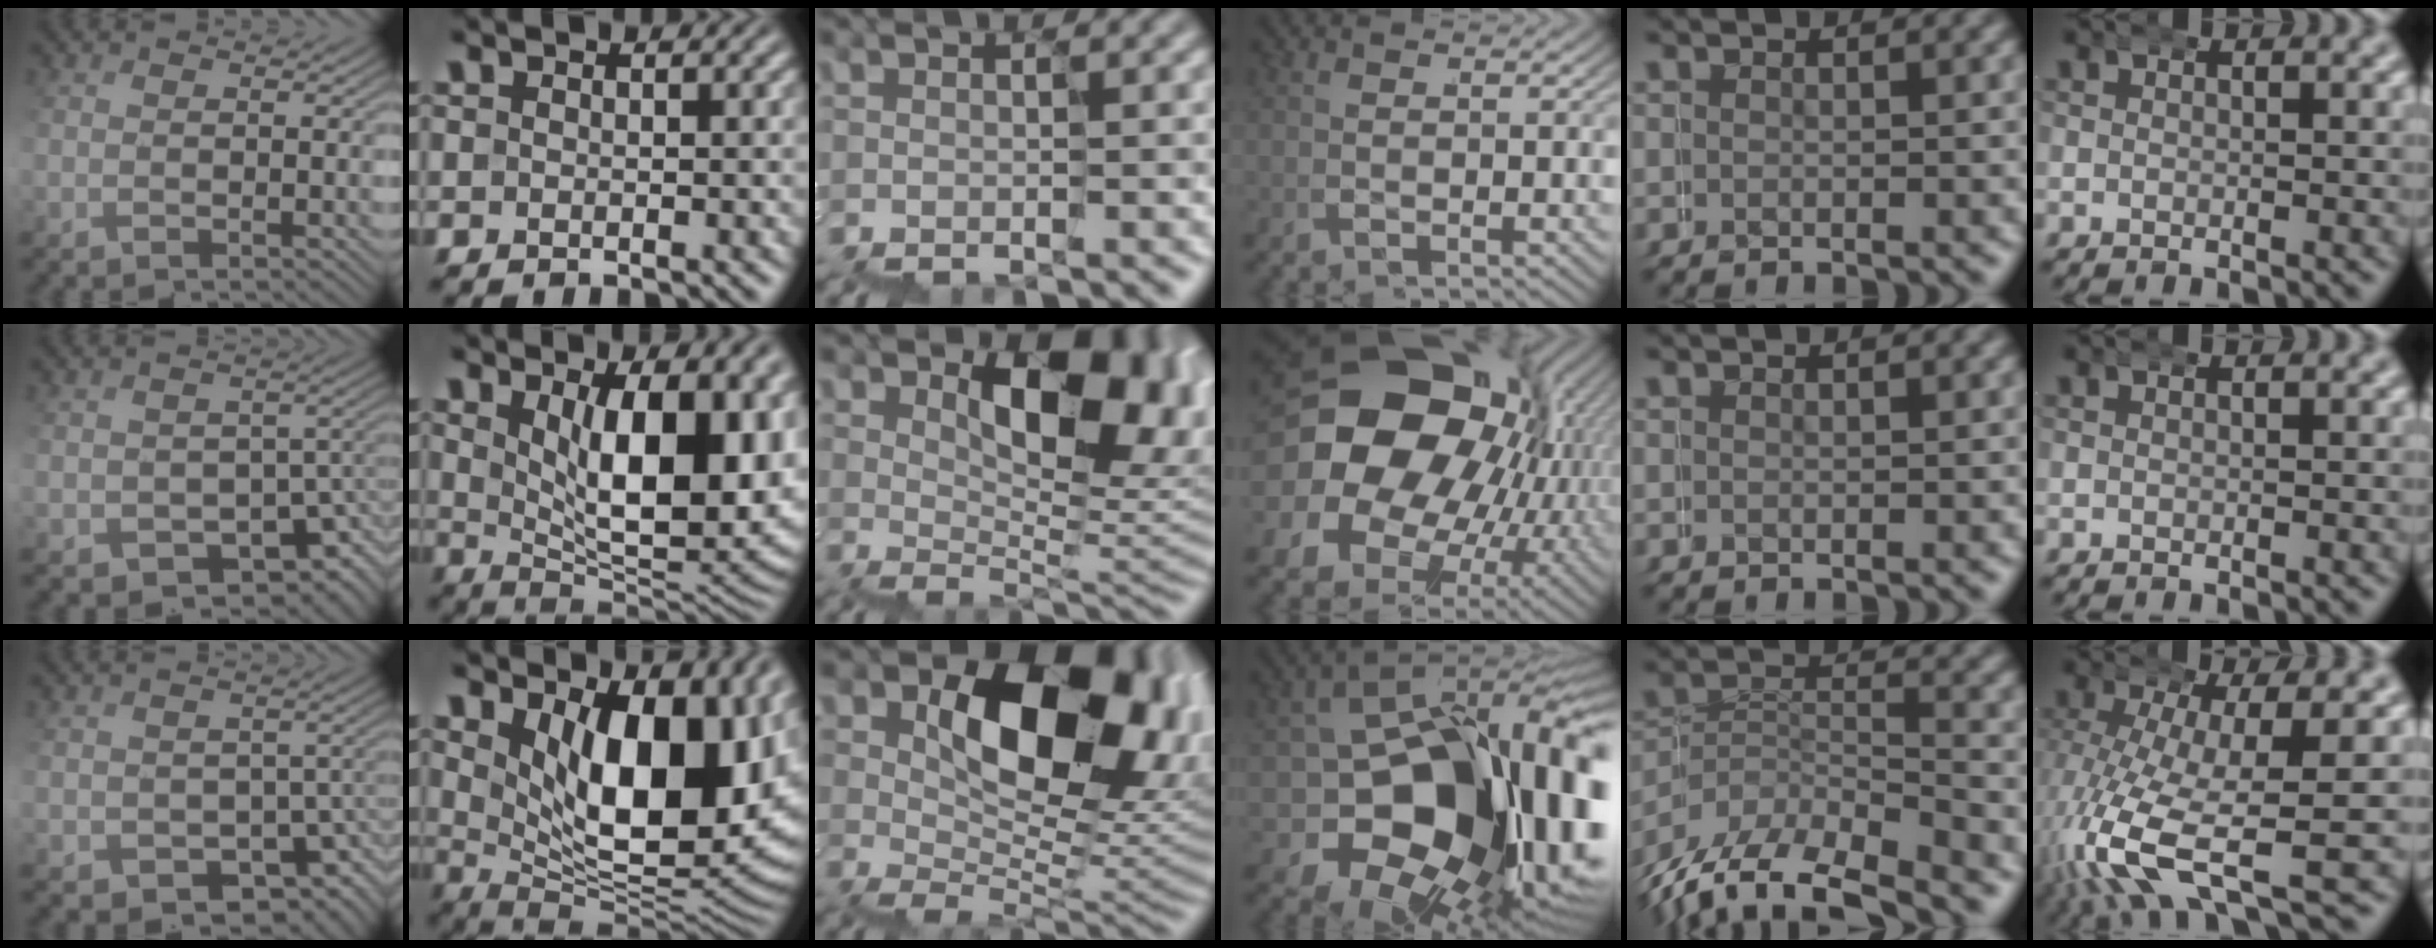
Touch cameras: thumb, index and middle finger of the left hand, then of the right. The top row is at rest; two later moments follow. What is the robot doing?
{"motion": "wrap", "object": "duck tape"}